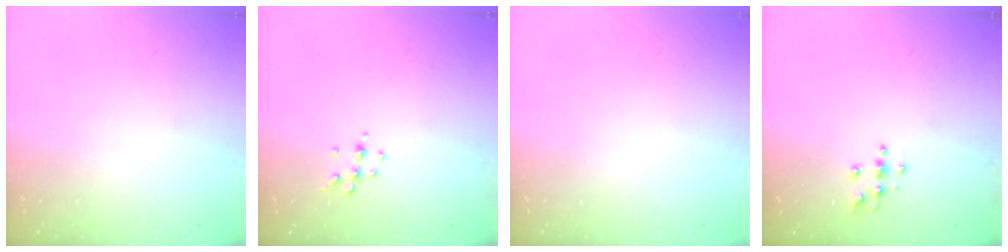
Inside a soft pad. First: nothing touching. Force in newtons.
{"total": 4.7, "press": 4.6, "slide": 0.8}
{"total": 0.0}
{"total": 4.0, "press": 4.0, "slide": 0.3}